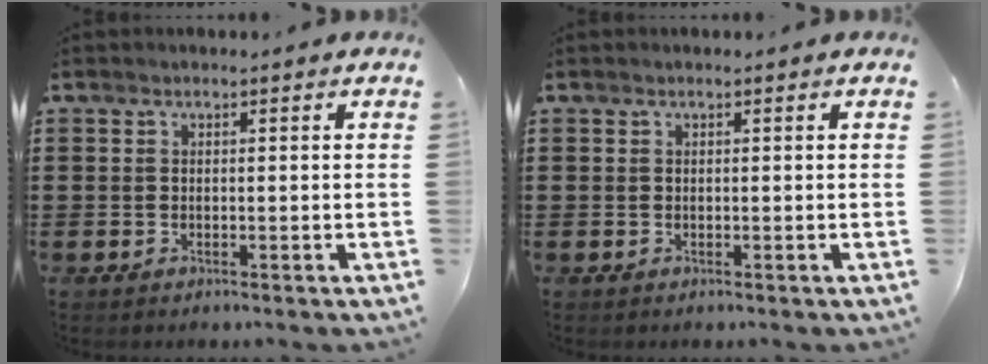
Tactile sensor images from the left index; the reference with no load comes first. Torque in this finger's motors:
{"motor_torque": [1.20, 0.94, 0.00, -0.01]}